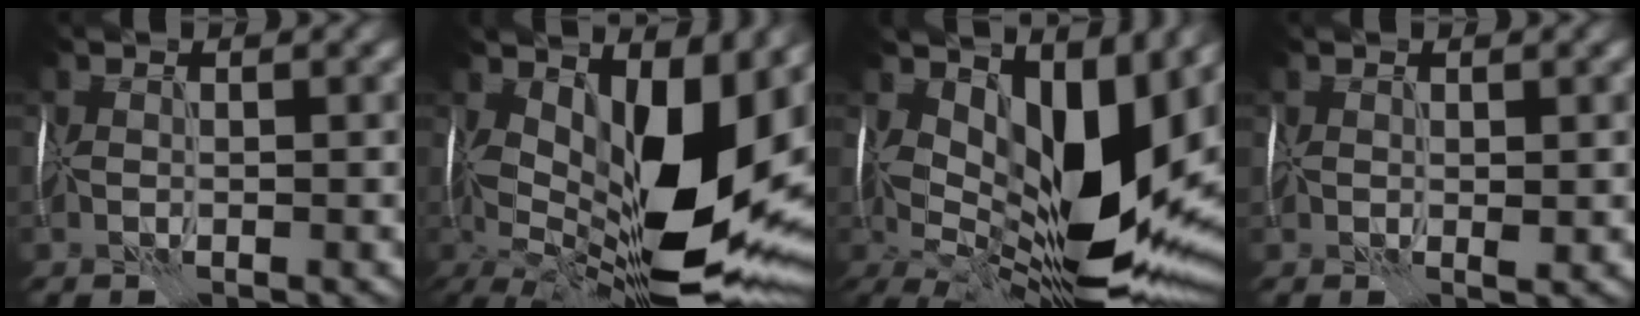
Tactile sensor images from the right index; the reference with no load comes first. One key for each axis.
{"total": 16.6, "fx": 2.2, "fy": 7.6, "fz": 14.6, "tx": -0.229, "ty": -0.009, "tz": 0.046}
{"total": 15.0, "fx": 4.2, "fy": 7.0, "fz": 12.6, "tx": -0.212, "ty": -0.017, "tz": 0.079}
{"total": 1.1, "fx": 0.4, "fy": 0.6, "fz": 0.8, "tx": -0.015, "ty": 0.002, "tz": 0.009}